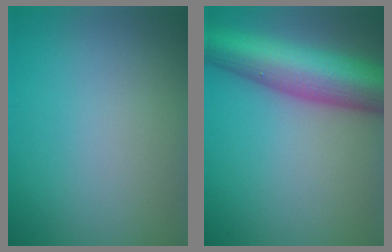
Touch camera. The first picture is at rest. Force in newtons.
{"total": 10.8, "press": 10.8, "slide": 0.1}